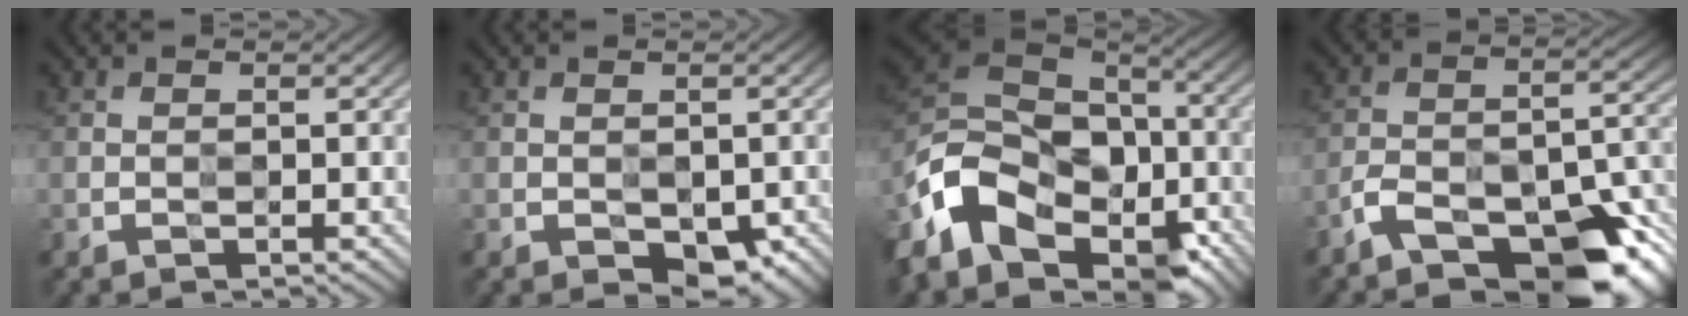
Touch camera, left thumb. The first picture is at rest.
{"total": 4.8, "force": [-2.3, 2.8, 3.2], "torque": [-0.041, -0.012, -0.030]}
{"total": 16.5, "force": [-8.7, 11.0, 8.8], "torque": [-0.251, -0.034, -0.145]}
{"total": 12.6, "force": [-8.7, 5.4, 7.3], "torque": [-0.124, -0.003, -0.152]}